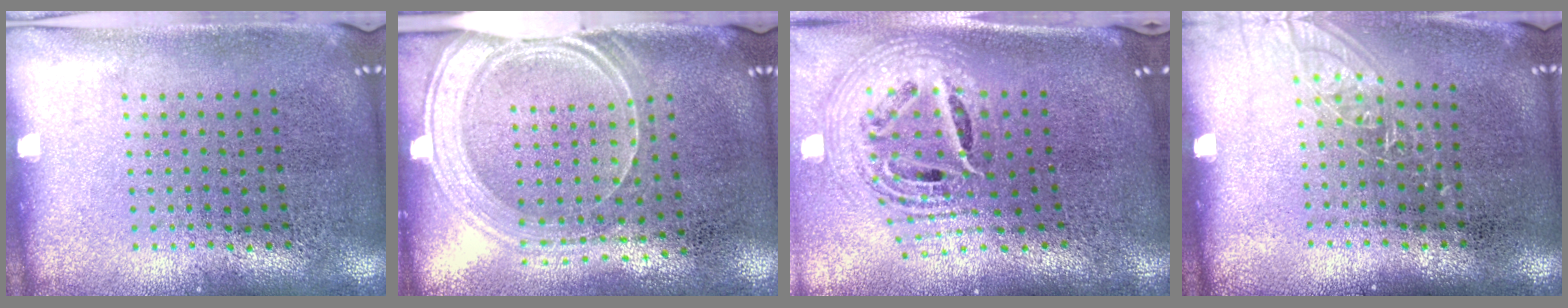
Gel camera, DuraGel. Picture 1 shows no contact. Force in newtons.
{"total": 1.8, "press": 1.5, "slide": 0.9}
{"total": 2.5, "press": 1.7, "slide": 1.8}
{"total": 1.0, "press": 1.0, "slide": 0.3}